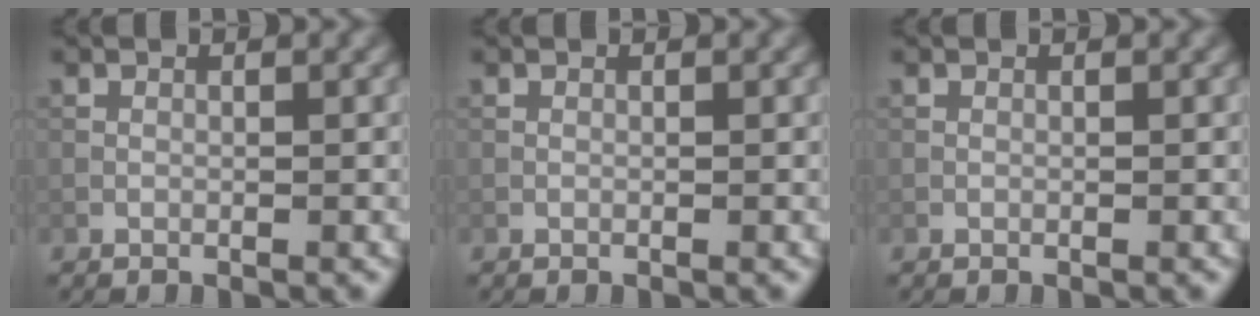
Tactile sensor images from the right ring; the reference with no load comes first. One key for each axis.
{"total": 0.0}
{"total": 0.0}